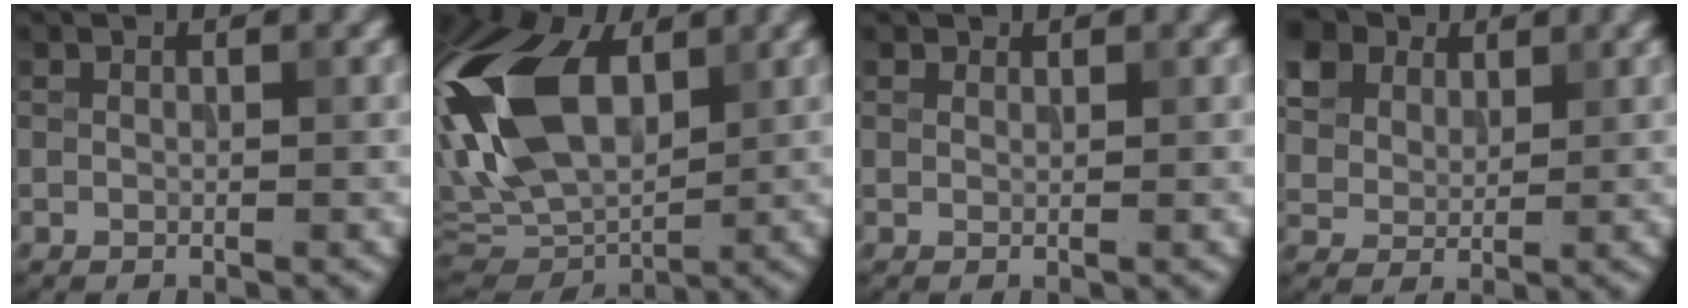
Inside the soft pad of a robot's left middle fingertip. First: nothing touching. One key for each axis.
{"total": 14.8, "fx": 3.6, "fy": 8.8, "fz": 11.3, "tx": -0.253, "ty": 0.027, "tz": 0.046}
{"total": 0.7, "fx": 0.6, "fy": 0.3, "fz": 0.0, "tx": 0.001, "ty": -0.002, "tz": 0.008}
{"total": 11.7, "fx": 7.2, "fy": 7.7, "fz": 5.1, "tx": -0.146, "ty": 0.033, "tz": 0.122}